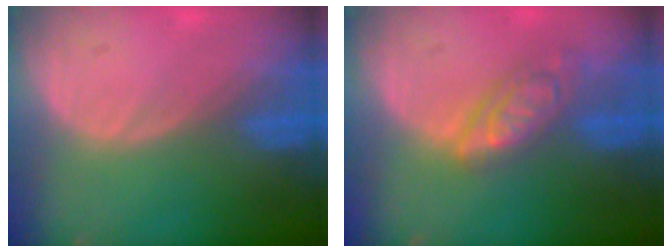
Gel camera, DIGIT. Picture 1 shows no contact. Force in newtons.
{"total": 6.0, "press": 5.1, "slide": 3.0}